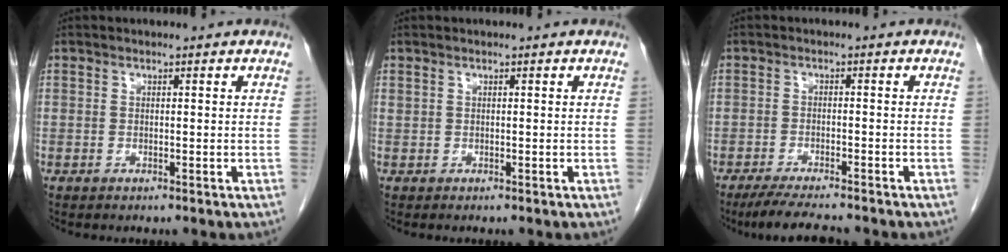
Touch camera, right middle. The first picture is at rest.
{"total": 0.0}
{"total": 7.2, "force": [-6.3, 0.6, 3.4], "torque": [-0.055, -0.019, -0.103]}